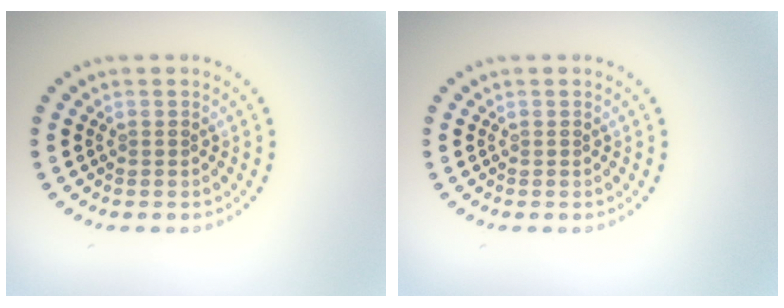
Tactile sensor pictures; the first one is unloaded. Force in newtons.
{"total": 0.0}